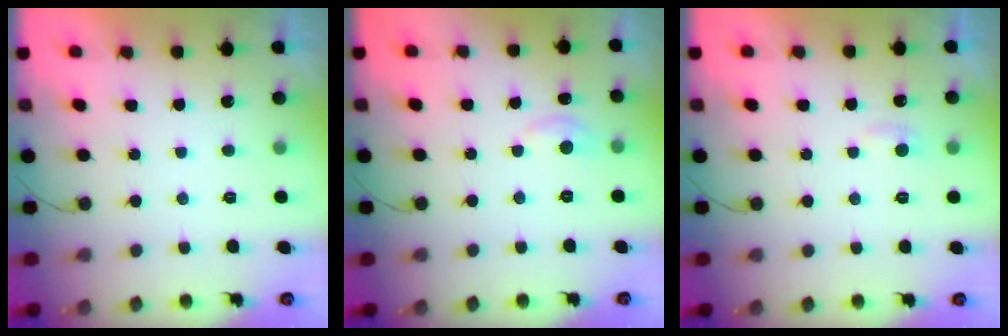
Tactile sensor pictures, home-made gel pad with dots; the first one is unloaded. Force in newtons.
{"total": 5.5, "press": 5.4, "slide": 0.8}
{"total": 4.2, "press": 4.1, "slide": 0.5}